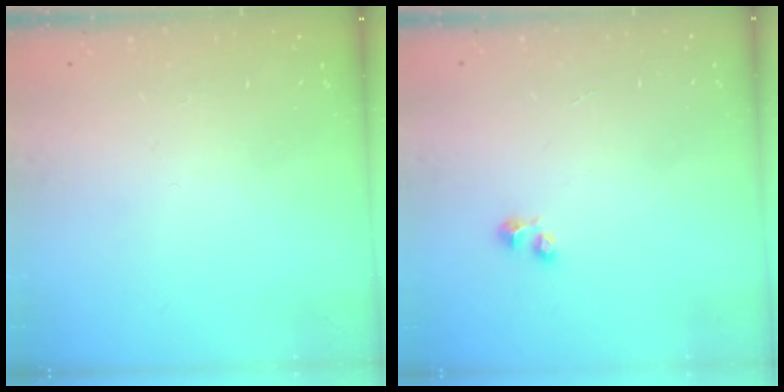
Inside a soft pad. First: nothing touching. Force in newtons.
{"total": 2.4, "press": 2.4, "slide": 0.4}